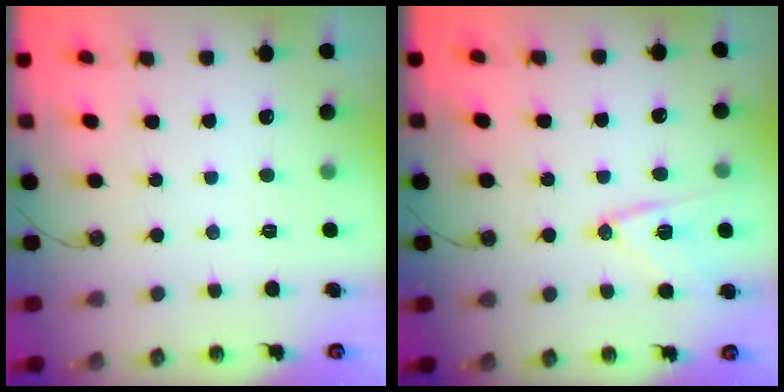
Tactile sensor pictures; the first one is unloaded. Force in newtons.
{"total": 12.0, "press": 11.7, "slide": 2.7}